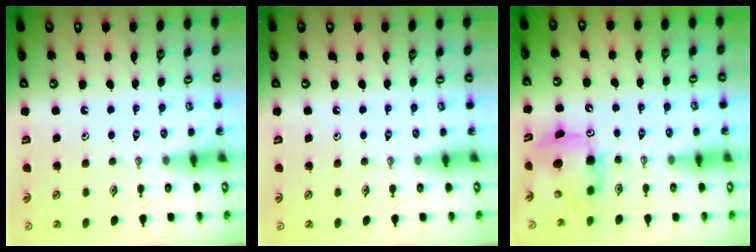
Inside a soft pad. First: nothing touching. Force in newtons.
{"total": 0.0}
{"total": 7.2, "press": 7.2, "slide": 0.6}